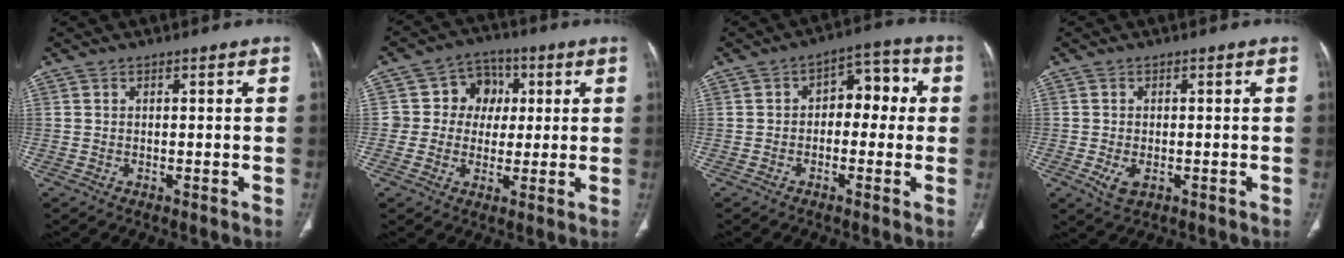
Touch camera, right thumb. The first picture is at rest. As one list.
[{"total": 8.6, "force": [1.2, 8.0, 3.1], "torque": [0.008, 0.011, 0.013]}, {"total": 7.7, "force": [0.2, 4.9, 5.9], "torque": [-0.038, 0.032, -0.010]}, {"total": 3.3, "force": [-1.1, 1.8, 2.5], "torque": [-0.051, -0.003, -0.014]}]